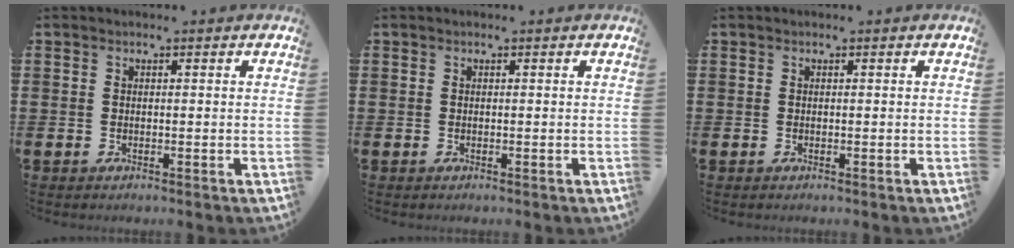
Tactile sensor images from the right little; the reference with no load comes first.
{"total": 0.0}
{"total": 0.0}